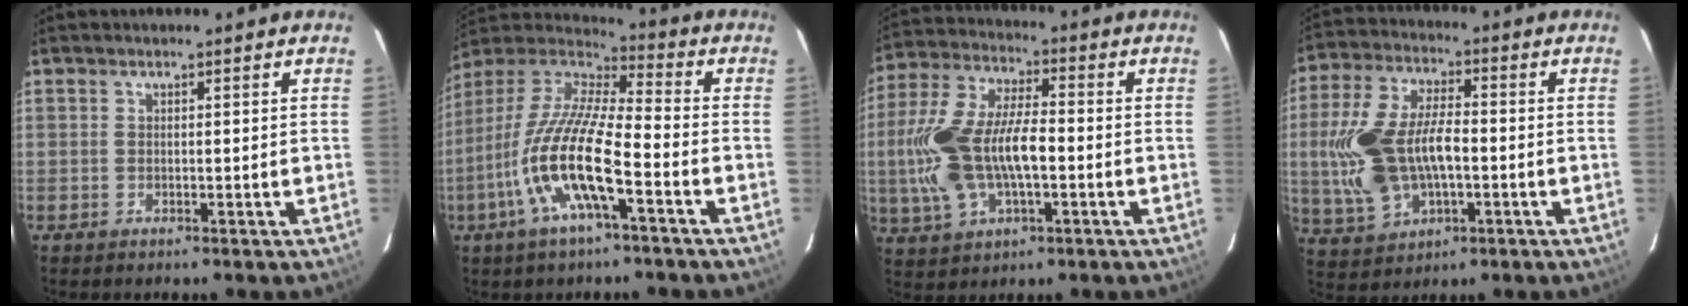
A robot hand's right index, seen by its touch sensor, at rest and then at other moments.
{"total": 16.9, "force": [-6.6, 3.5, 15.1], "torque": [-0.299, -0.018, -0.134]}
{"total": 17.2, "force": [-2.5, 8.3, 14.9], "torque": [-0.322, 0.004, -0.044]}
{"total": 16.8, "force": [-1.9, 9.4, 13.8], "torque": [-0.304, 0.005, -0.023]}